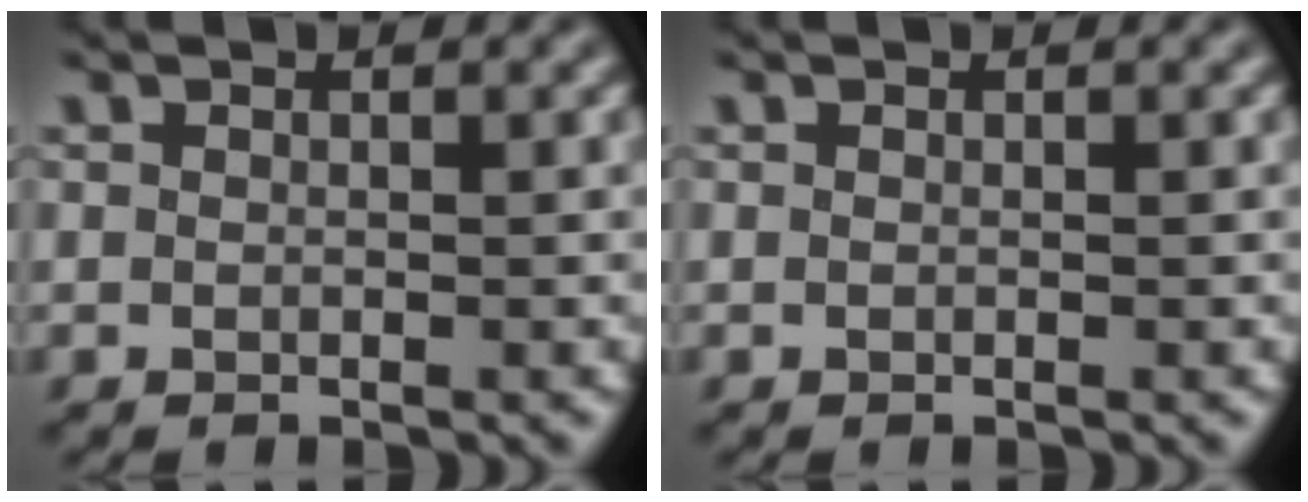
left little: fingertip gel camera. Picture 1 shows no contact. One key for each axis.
{"total": 0.0}